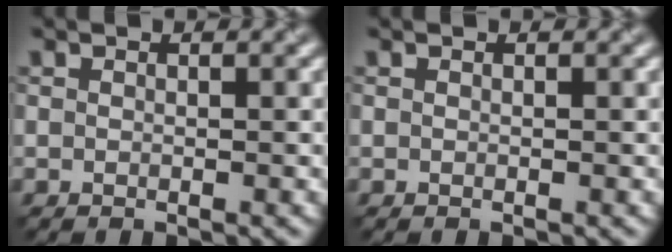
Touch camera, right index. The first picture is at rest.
{"total": 0.0}